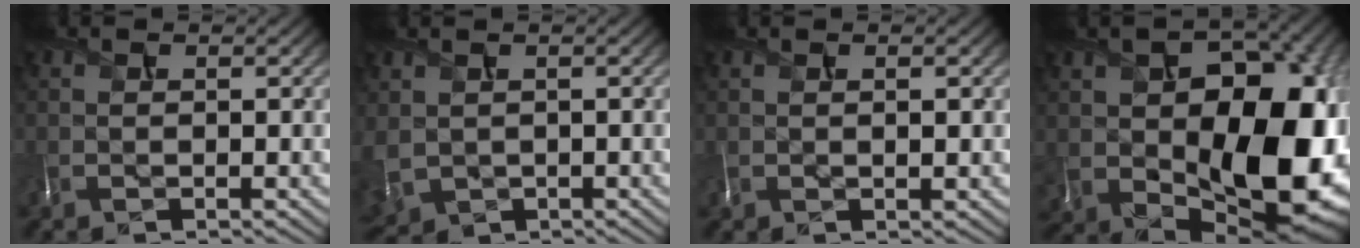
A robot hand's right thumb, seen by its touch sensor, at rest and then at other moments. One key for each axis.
{"total": 3.1, "fx": 0.7, "fy": 2.7, "fz": 1.4, "tx": -0.064, "ty": -0.007, "tz": 0.022}
{"total": 1.1, "fx": 0.4, "fy": 0.3, "fz": 1.0, "tx": -0.022, "ty": 0.004, "tz": 0.009}
{"total": 17.5, "fx": -1.1, "fy": 11.9, "fz": 12.9, "tx": -0.190, "ty": -0.053, "tz": 0.008}